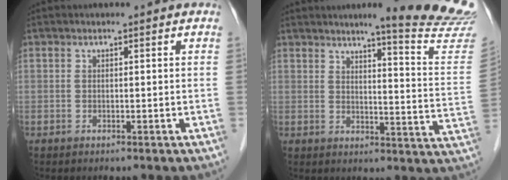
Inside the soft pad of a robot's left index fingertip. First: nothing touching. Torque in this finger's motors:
{"motor_torque": [0.32, -0.47, 0.32, 0.07]}